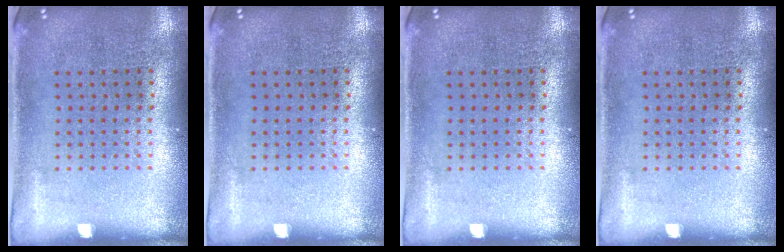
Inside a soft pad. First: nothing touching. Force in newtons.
{"total": 0.0}
{"total": 0.0}
{"total": 0.0}